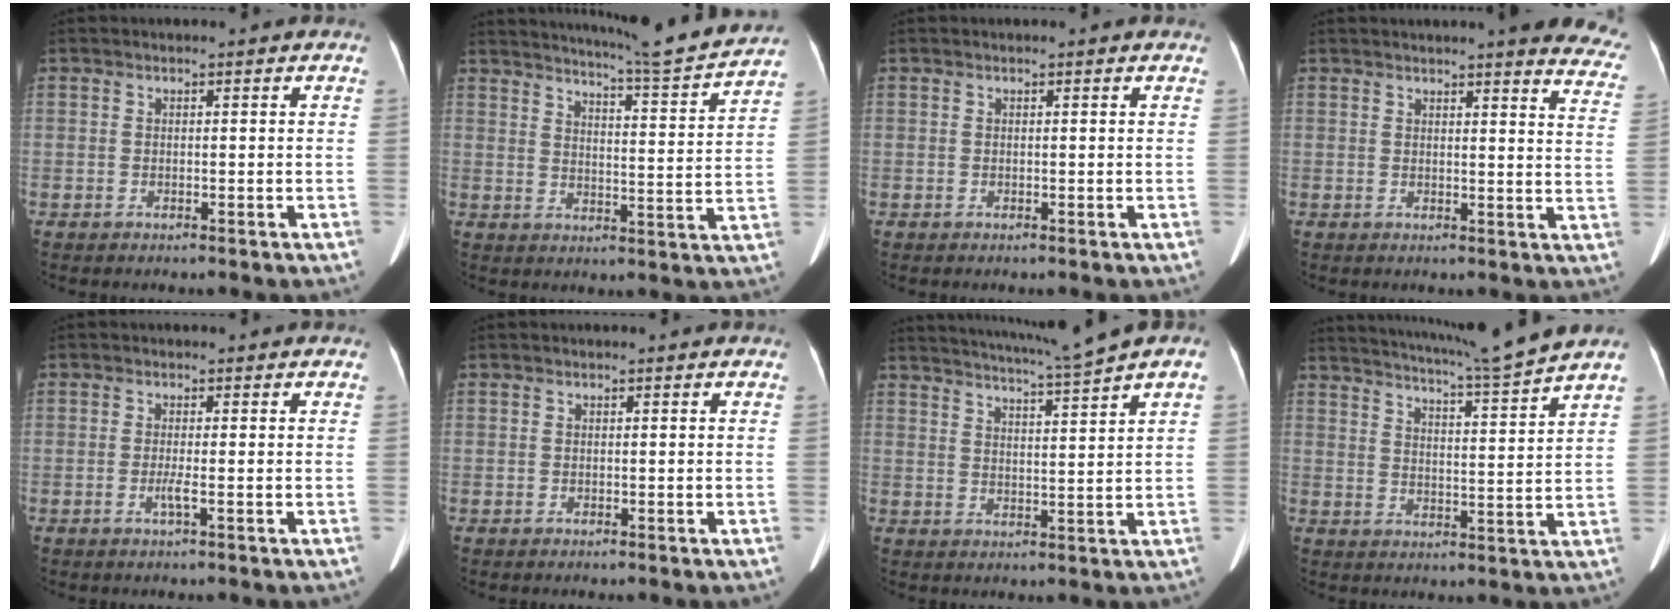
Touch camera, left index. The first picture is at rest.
{"total": 14.5, "force": [13.5, -1.2, 5.3], "torque": [-0.091, -0.035, 0.177]}
{"total": 0.8, "force": [0.7, 0.1, 0.3], "torque": [-0.006, 0.011, 0.006]}
{"total": 15.2, "force": [13.8, 1.5, 6.1], "torque": [-0.046, -0.058, 0.126]}
{"total": 1.9, "force": [-1.7, -0.3, 0.9], "torque": [-0.022, -0.002, -0.026]}
{"total": 0.0}
{"total": 8.1, "force": [6.8, -2.0, 3.9], "torque": [-0.067, -0.007, 0.104]}
{"total": 11.2, "force": [10.1, -2.5, 4.1], "torque": [-0.077, -0.033, 0.150]}